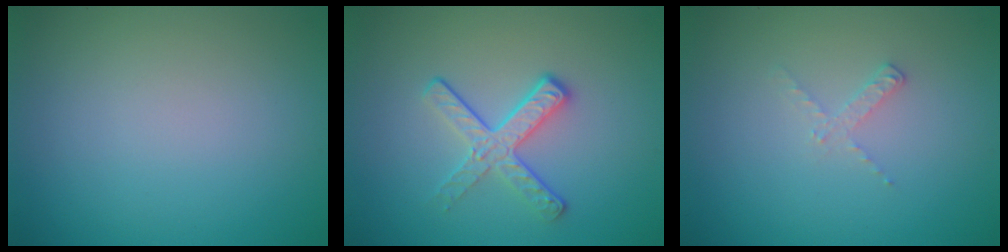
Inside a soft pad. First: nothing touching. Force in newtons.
{"total": 3.2, "press": 2.6, "slide": 1.8}
{"total": 1.1, "press": 1.1, "slide": 0.2}